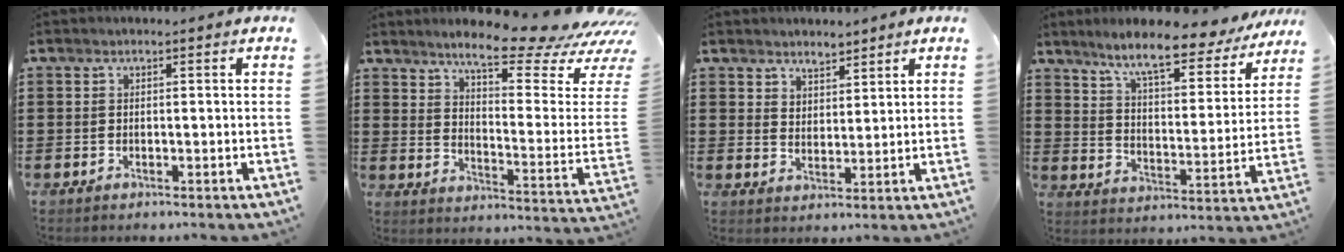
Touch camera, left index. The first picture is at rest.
{"total": 11.4, "force": [9.5, 0.9, 6.3], "torque": [-0.116, -0.070, 0.155]}
{"total": 3.6, "force": [3.2, 1.6, -0.3], "torque": [-0.008, -0.004, 0.060]}
{"total": 9.0, "force": [7.6, 0.6, 4.8], "torque": [-0.104, -0.047, 0.123]}